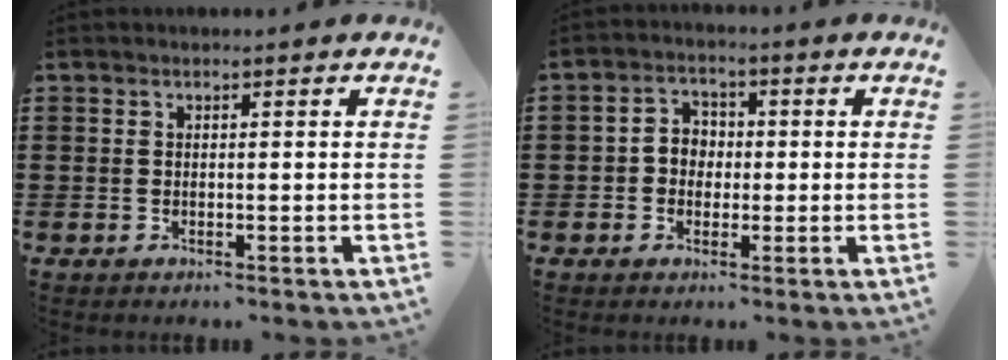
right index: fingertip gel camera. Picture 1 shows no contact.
{"total": 3.4, "force": [-0.8, 3.1, 1.4], "torque": [-0.037, 0.010, -0.019]}